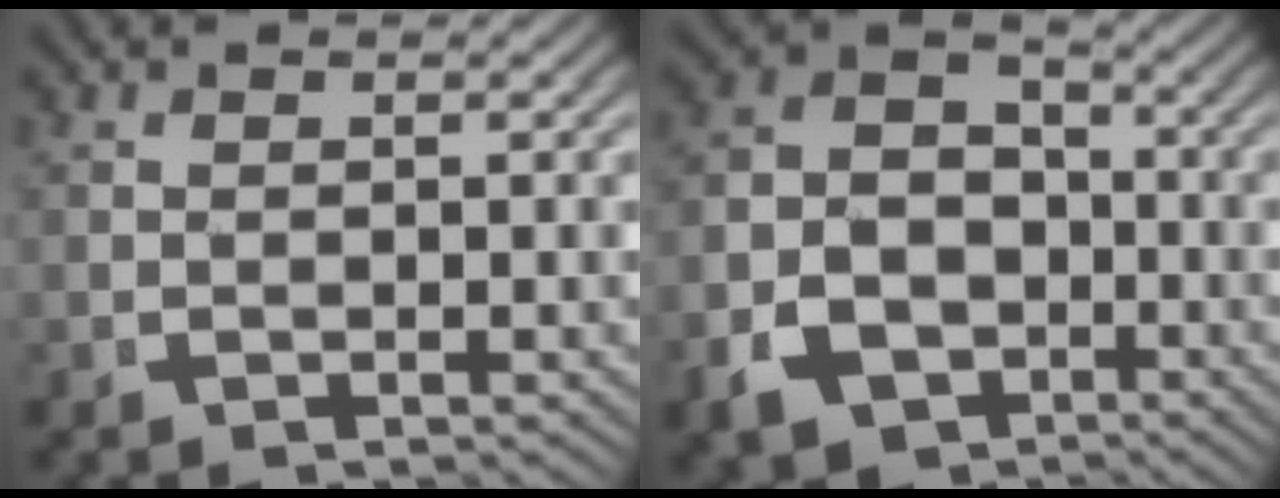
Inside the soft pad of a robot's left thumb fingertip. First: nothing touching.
{"total": 12.4, "force": [-3.2, 10.2, 6.4], "torque": [-0.111, -0.030, -0.053]}